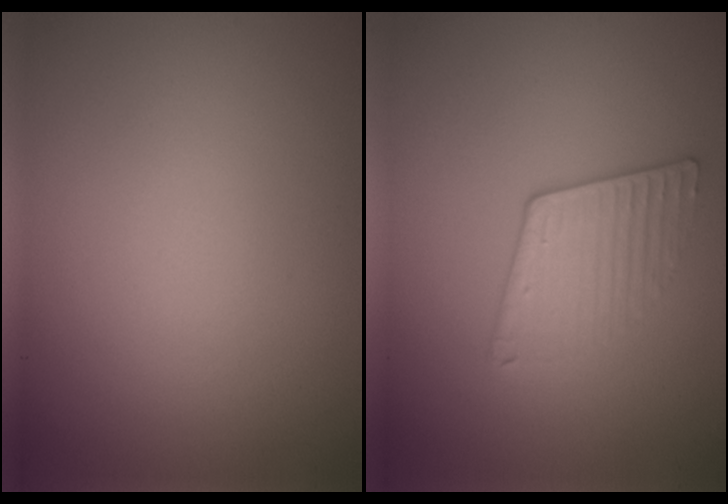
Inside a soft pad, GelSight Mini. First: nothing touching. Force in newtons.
{"total": 2.3, "press": 1.9, "slide": 1.3}